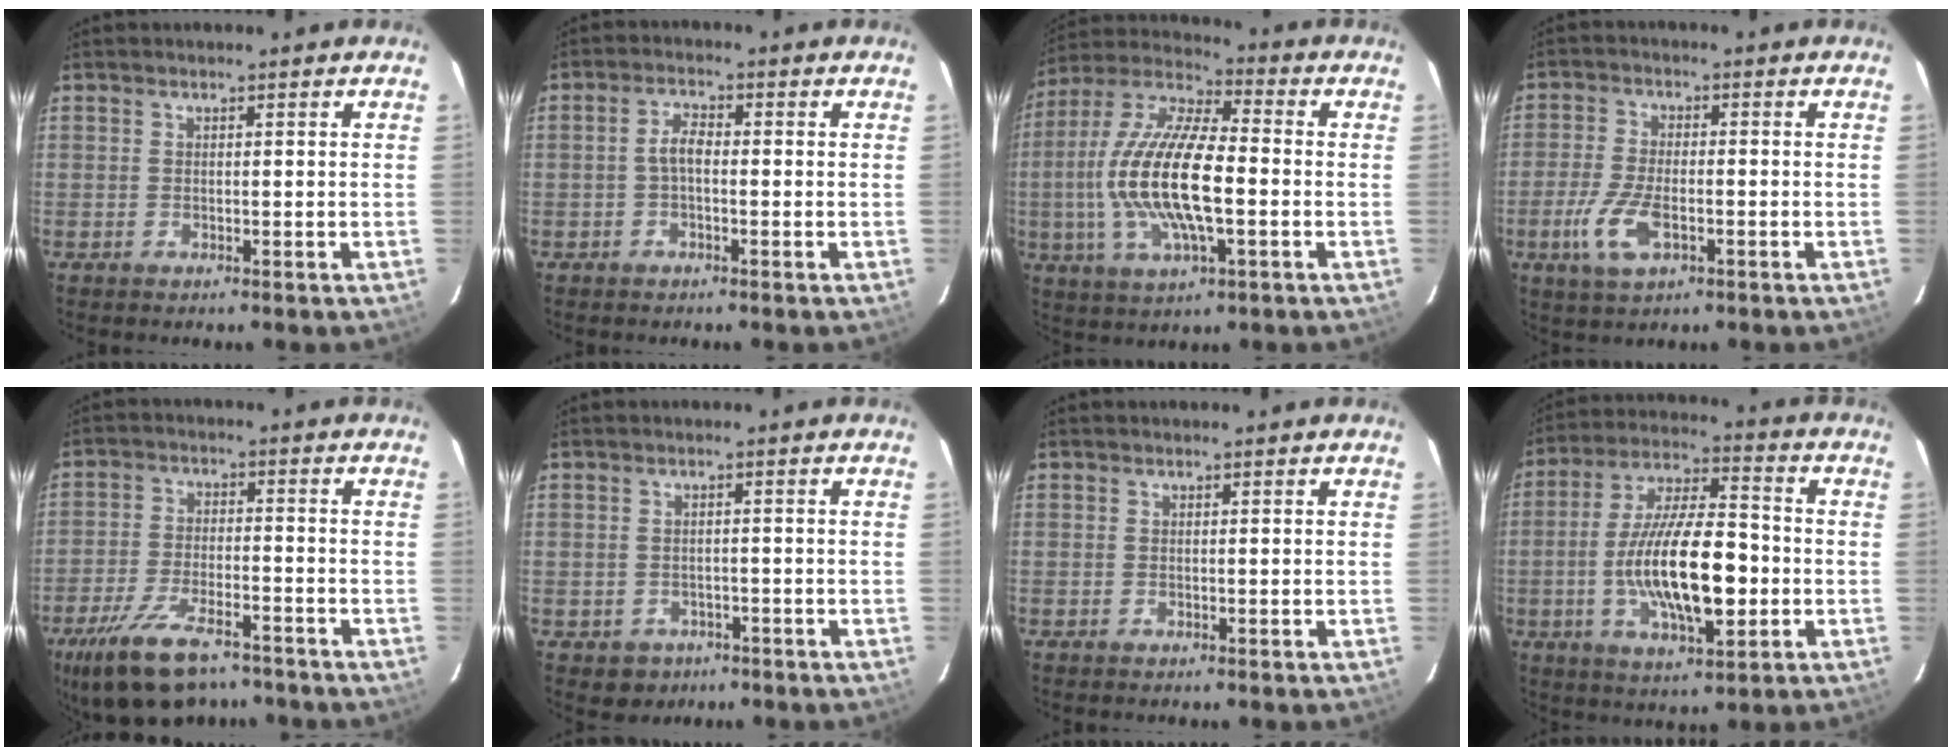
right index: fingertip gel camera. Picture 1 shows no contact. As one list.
[{"total": 2.9, "force": [-0.5, 1.3, 2.5], "torque": [-0.053, 0.010, -0.010]}, {"total": 18.2, "force": [-2.4, 6.0, 17.0], "torque": [-0.340, -0.001, -0.052]}, {"total": 8.0, "force": [-3.0, 3.5, 6.5], "torque": [-0.148, -0.010, -0.056]}, {"total": 15.3, "force": [-11.1, 6.2, 8.6], "torque": [-0.188, -0.024, -0.189]}, {"total": 4.0, "force": [-2.0, 3.5, 0.7], "torque": [-0.026, 0.006, -0.018]}, {"total": 0.0}, {"total": 17.8, "force": [-3.3, 5.9, 16.5], "torque": [-0.309, -0.001, -0.056]}]